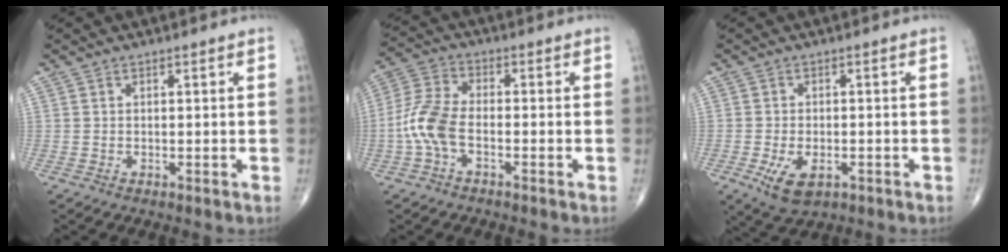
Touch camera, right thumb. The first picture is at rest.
{"total": 8.1, "force": [-2.3, 4.1, 6.6], "torque": [-0.153, 0.025, -0.054]}
{"total": 6.1, "force": [-2.3, 3.4, 4.6], "torque": [-0.081, -0.001, -0.029]}